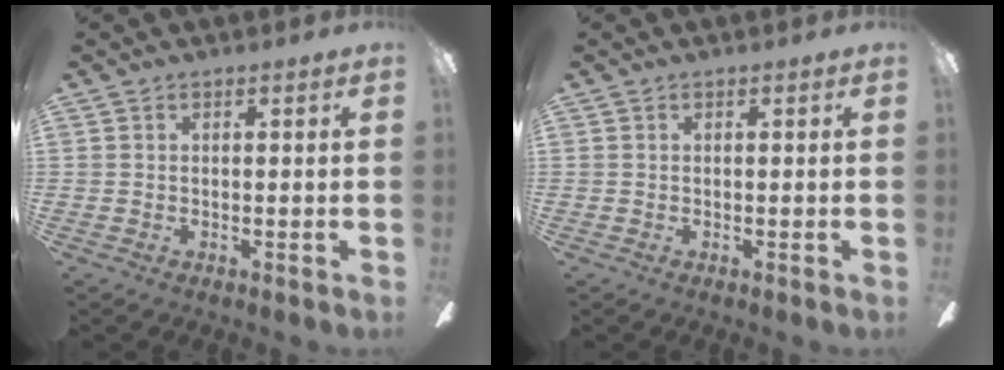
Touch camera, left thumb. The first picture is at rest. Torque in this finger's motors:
{"motor_torque": [-0.05, 0.01, 0.03, 0.03, 0.00]}